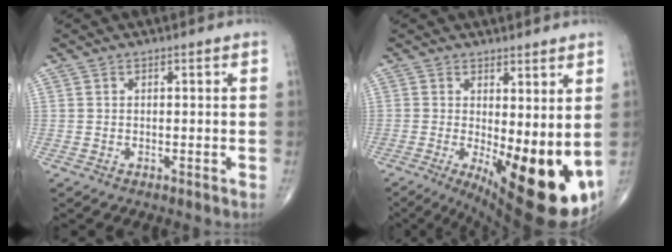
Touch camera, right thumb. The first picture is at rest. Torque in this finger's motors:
{"motor_torque": [1.73, 3.28, 0.69, -0.03, 0.36]}